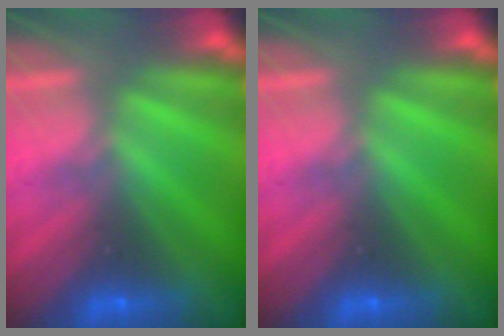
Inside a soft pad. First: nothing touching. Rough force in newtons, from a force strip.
{"total": 0.0}